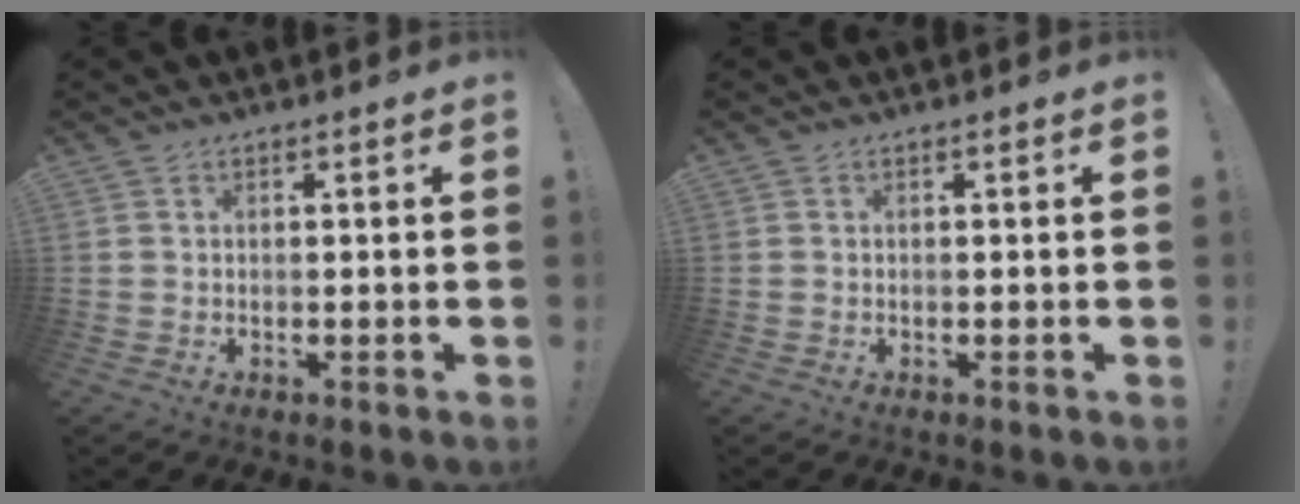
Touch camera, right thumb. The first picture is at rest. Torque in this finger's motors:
{"motor_torque": [-0.02, -0.05, 0.17, -0.06, -0.03]}